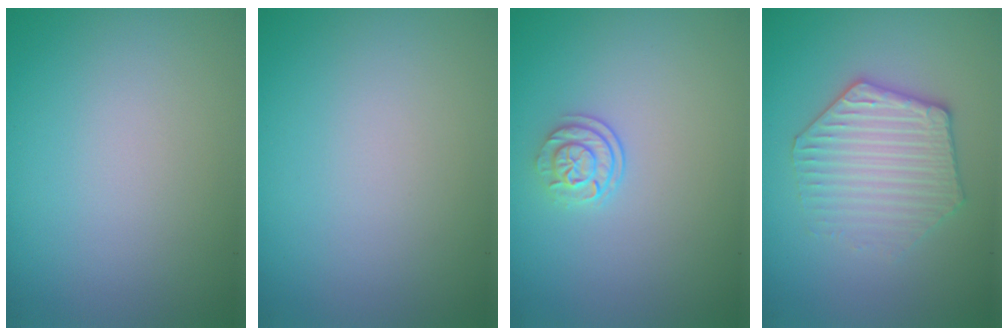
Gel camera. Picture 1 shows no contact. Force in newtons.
{"total": 0.0}
{"total": 2.2, "press": 1.7, "slide": 1.4}
{"total": 3.6, "press": 3.6, "slide": 0.6}